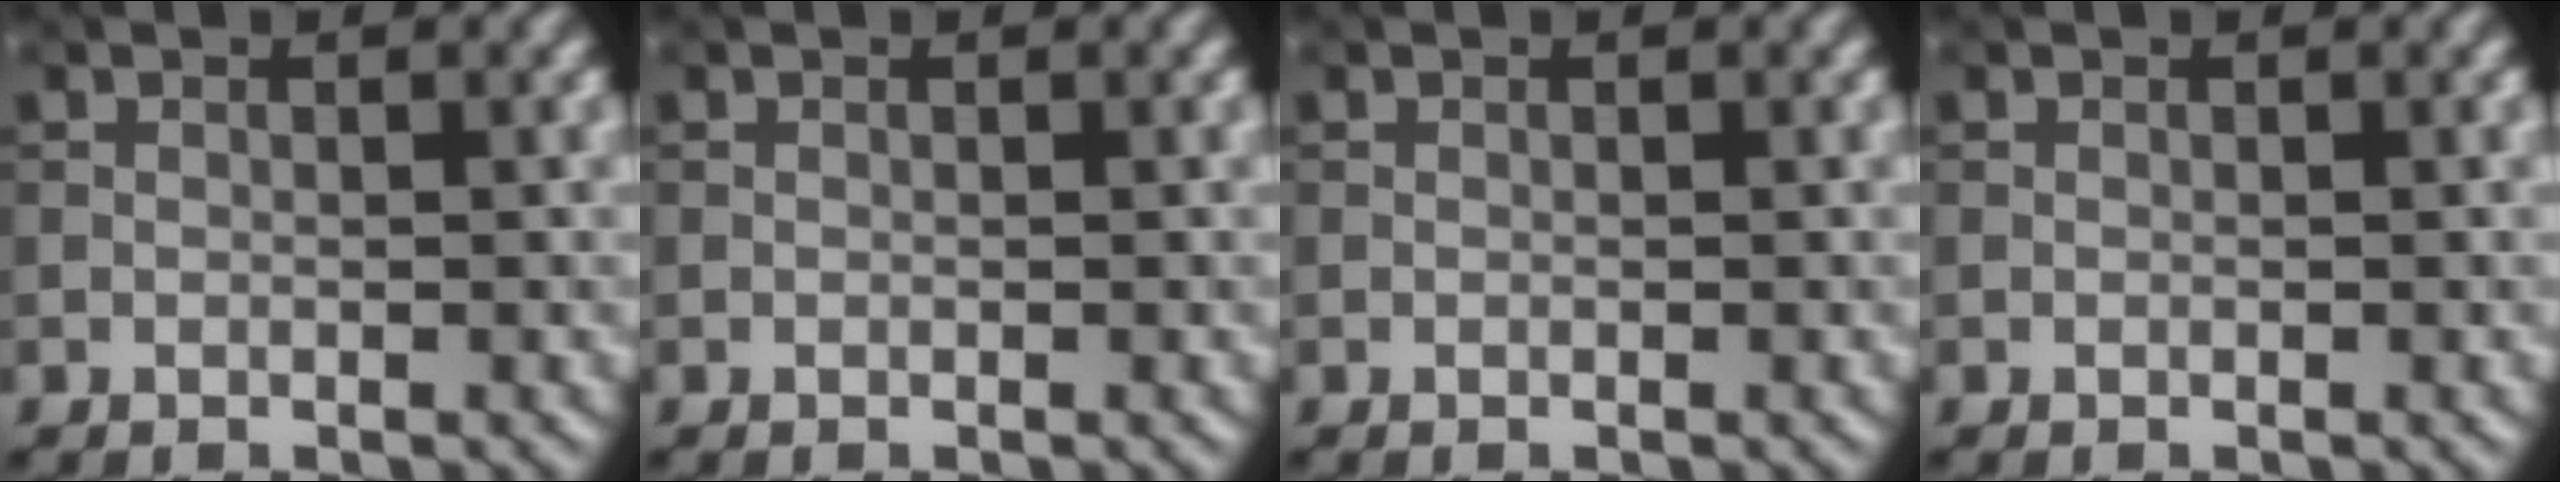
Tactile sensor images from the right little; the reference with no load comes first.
{"total": 0.0}
{"total": 0.0}
{"total": 0.0}